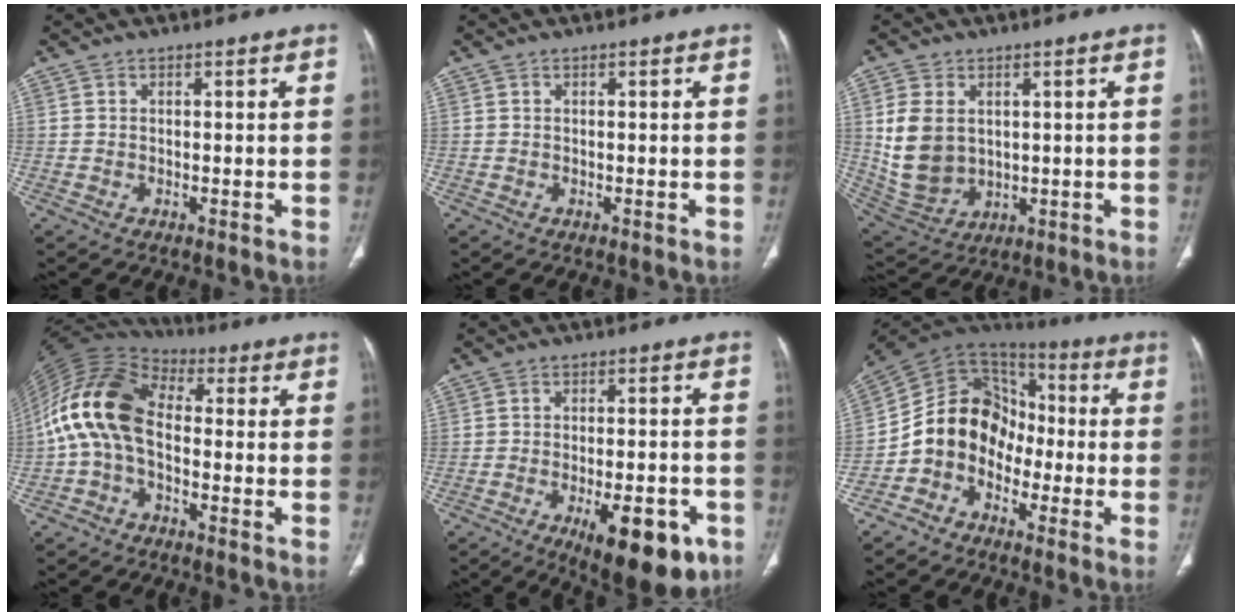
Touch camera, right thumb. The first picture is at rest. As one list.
[{"total": 0.0}, {"total": 11.4, "force": [1.8, 8.4, 7.5], "torque": [-0.138, -0.011, 0.059]}, {"total": 14.8, "force": [-1.1, 9.2, 11.5], "torque": [-0.226, 0.043, -0.035]}, {"total": 15.0, "force": [-7.2, 5.9, 11.7], "torque": [-0.128, 0.020, -0.089]}, {"total": 13.5, "force": [-4.9, 10.9, 6.3], "torque": [-0.082, 0.081, -0.101]}]